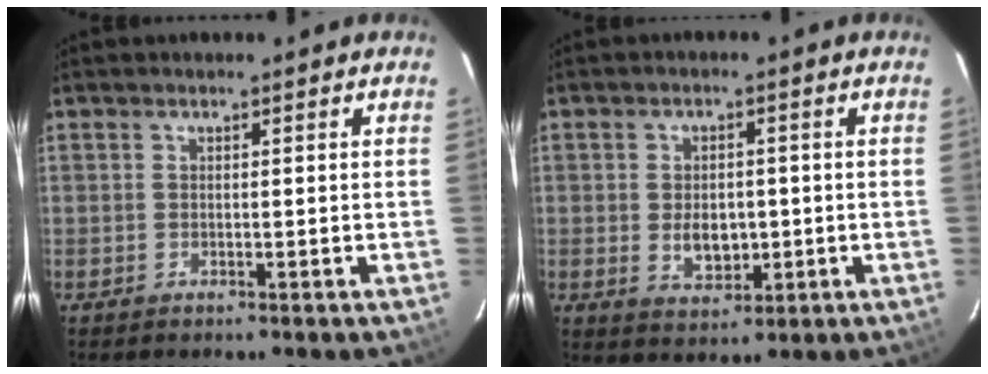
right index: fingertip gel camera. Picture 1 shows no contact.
{"total": 5.8, "force": [-0.7, 4.0, 4.1], "torque": [-0.077, -0.001, -0.004]}